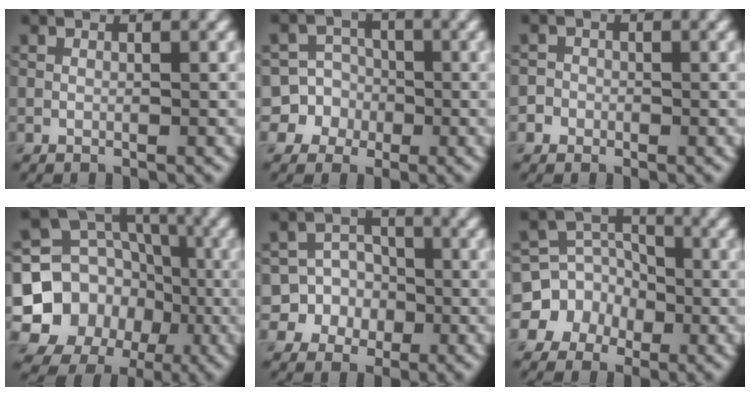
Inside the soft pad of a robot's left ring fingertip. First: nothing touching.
{"total": 6.8, "force": [-2.0, 6.5, 0.4], "torque": [0.004, 0.014, -0.062]}
{"total": 1.7, "force": [-0.7, 1.5, 0.3], "torque": [0.006, 0.009, -0.017]}
{"total": 13.4, "force": [-3.2, 12.3, 4.4], "torque": [-0.094, -0.020, -0.071]}
{"total": 6.8, "force": [-2.0, 6.4, 0.8], "torque": [0.000, 0.014, -0.055]}
{"total": 6.5, "force": [-2.6, 5.8, 1.1], "torque": [0.002, 0.009, -0.066]}